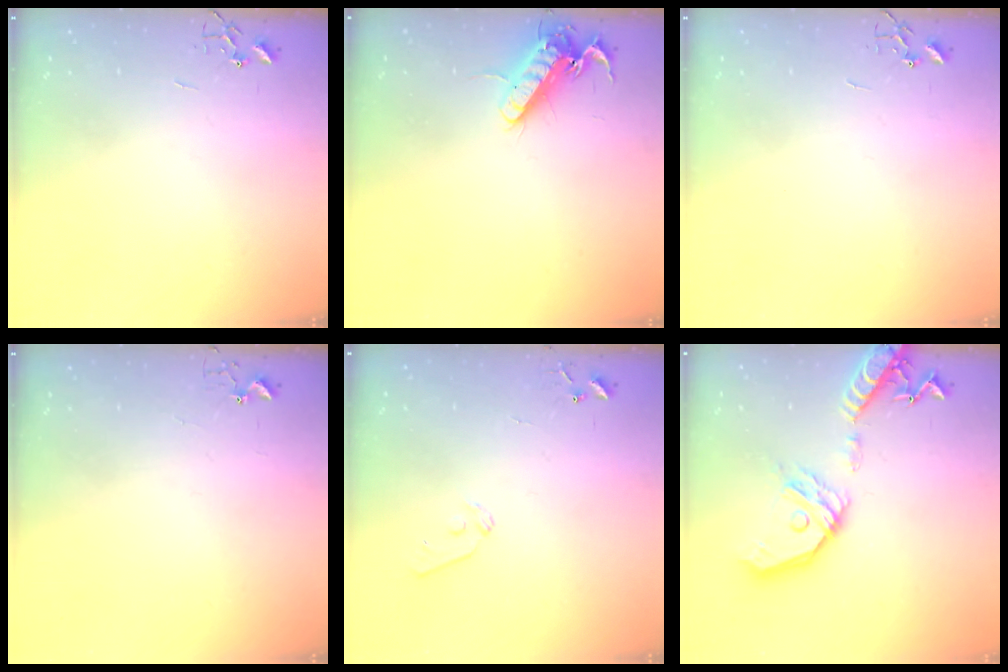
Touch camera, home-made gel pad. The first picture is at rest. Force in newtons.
{"total": 13.5, "press": 13.3, "slide": 1.9}
{"total": 0.0}
{"total": 2.7, "press": 2.7, "slide": 0.2}
{"total": 7.2, "press": 7.2, "slide": 0.5}
{"total": 20.0, "press": 19.7, "slide": 3.5}